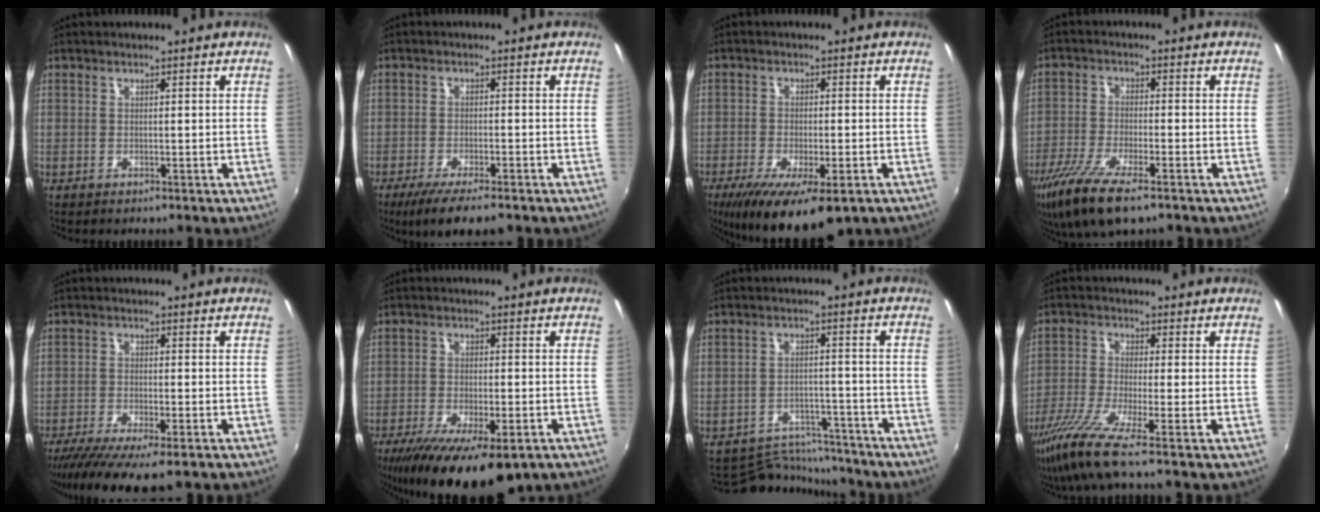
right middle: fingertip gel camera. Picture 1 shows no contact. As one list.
[{"total": 7.7, "force": [-5.7, 1.6, 5.0], "torque": [-0.112, -0.024, -0.098]}, {"total": 14.2, "force": [-8.6, 4.5, 10.3], "torque": [-0.200, -0.047, -0.133]}, {"total": 11.5, "force": [-7.6, 3.1, 8.1], "torque": [-0.185, -0.037, -0.146]}, {"total": 10.6, "force": [-8.0, 1.5, 6.7], "torque": [-0.144, -0.045, -0.135]}, {"total": 18.1, "force": [-11.8, 5.9, 12.3], "torque": [-0.238, -0.061, -0.178]}, {"total": 9.3, "force": [-8.9, 2.7, 0.2], "torque": [-0.017, 0.014, -0.132]}, {"total": 8.2, "force": [-5.8, -0.8, 5.7], "torque": [-0.132, -0.026, -0.116]}]